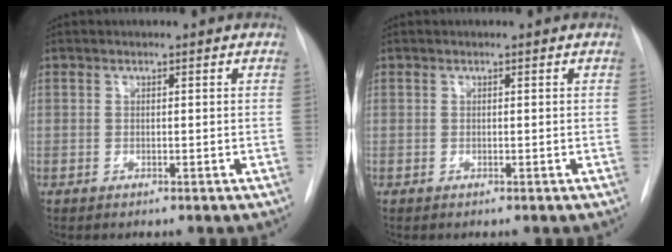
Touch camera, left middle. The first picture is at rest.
{"total": 0.0}